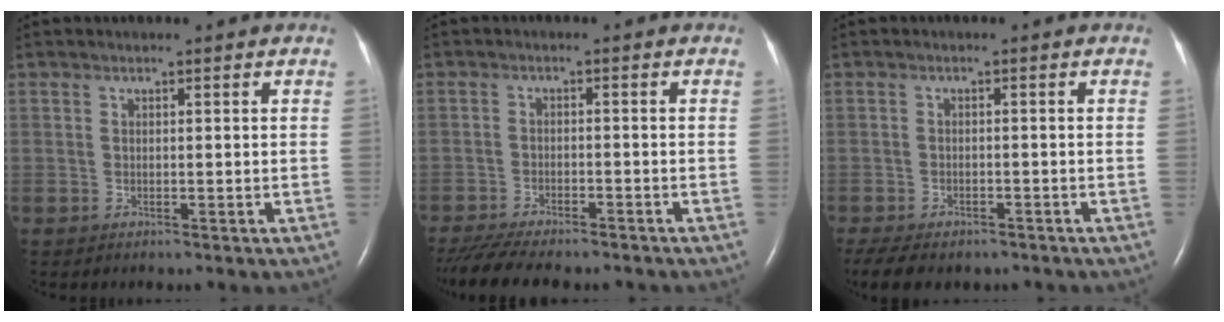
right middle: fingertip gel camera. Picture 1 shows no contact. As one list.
[{"total": 12.5, "force": [-10.8, 2.7, 5.7], "torque": [-0.103, -0.015, -0.158]}, {"total": 10.5, "force": [-7.9, 4.8, 4.9], "torque": [-0.106, -0.006, -0.104]}]